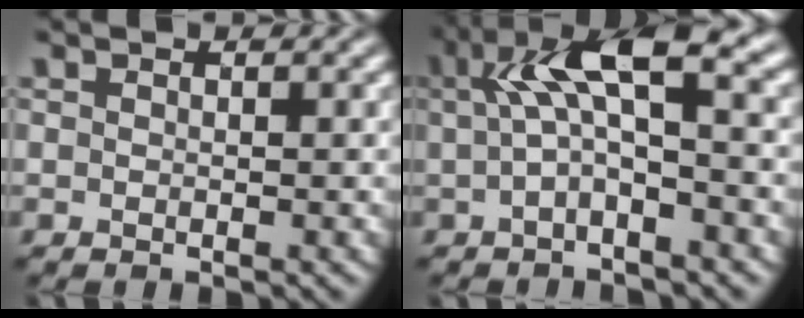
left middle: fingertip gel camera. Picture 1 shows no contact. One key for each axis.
{"total": 6.4, "fx": 1.3, "fy": 2.0, "fz": 6.0, "tx": -0.109, "ty": 0.016, "tz": 0.017}